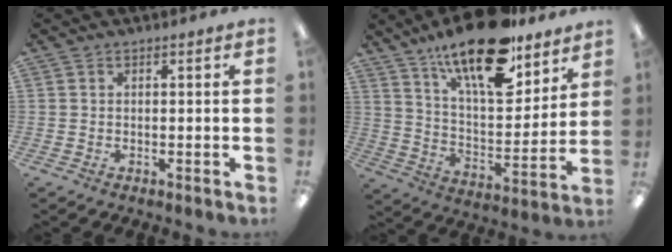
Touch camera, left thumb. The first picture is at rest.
{"total": 20.8, "force": [15.2, 7.2, 12.1], "torque": [-0.201, -0.096, 0.259]}